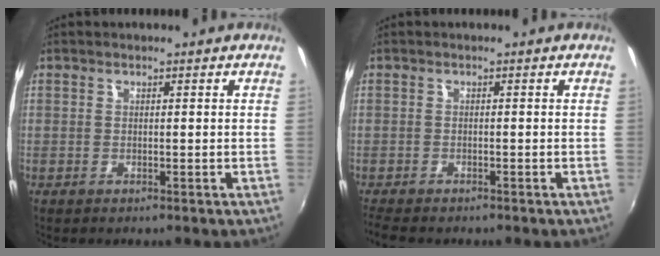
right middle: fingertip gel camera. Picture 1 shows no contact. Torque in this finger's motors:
{"motor_torque": [-0.01, 0.01, 0.02, 0.04]}